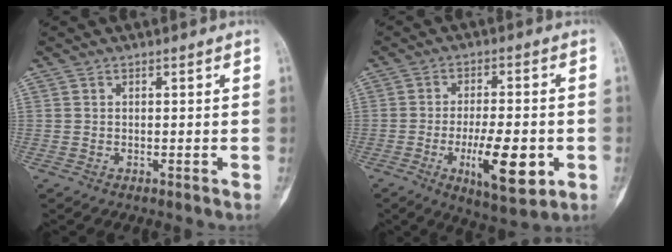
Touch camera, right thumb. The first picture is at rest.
{"total": 12.8, "force": [-3.6, 4.5, 11.5], "torque": [-0.176, -0.002, -0.050]}